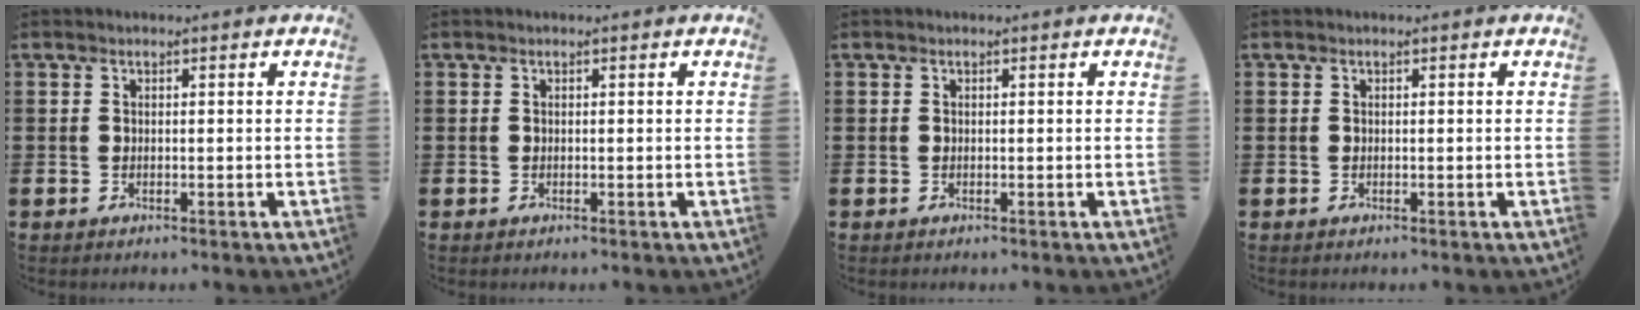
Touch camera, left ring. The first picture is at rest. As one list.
[{"total": 0.0}, {"total": 0.0}, {"total": 0.0}]